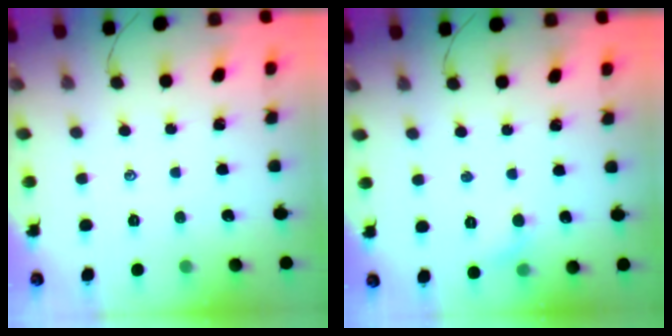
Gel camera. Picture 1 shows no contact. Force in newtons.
{"total": 5.0, "press": 4.8, "slide": 1.6}